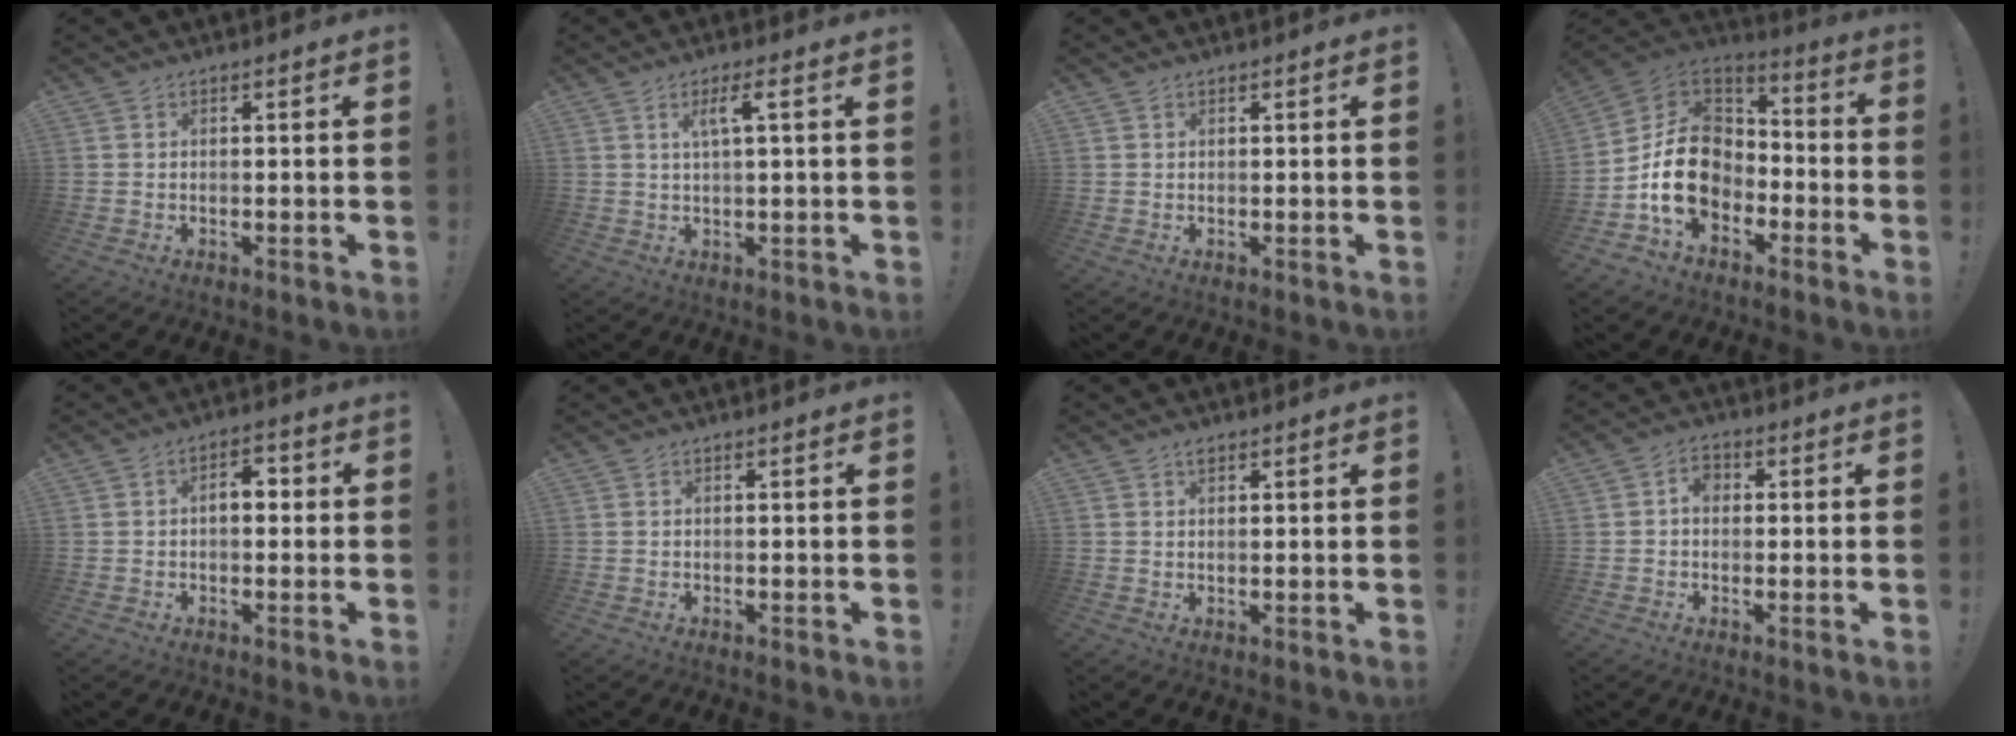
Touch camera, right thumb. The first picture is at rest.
{"total": 4.5, "force": [1.7, 0.0, 4.1], "torque": [-0.076, -0.001, 0.022]}
{"total": 0.6, "force": [0.5, 0.4, 0.0], "torque": [0.007, -0.004, 0.008]}
{"total": 17.5, "force": [-4.7, 13.5, 10.1], "torque": [-0.182, 0.029, -0.072]}
{"total": 5.1, "force": [0.0, 3.0, 4.0], "torque": [-0.055, 0.009, -0.007]}
{"total": 0.0}
{"total": 1.6, "force": [1.2, 0.5, 0.9], "torque": [-0.006, -0.005, 0.020]}
{"total": 4.1, "force": [0.2, 3.1, 2.7], "torque": [-0.039, 0.006, 0.003]}